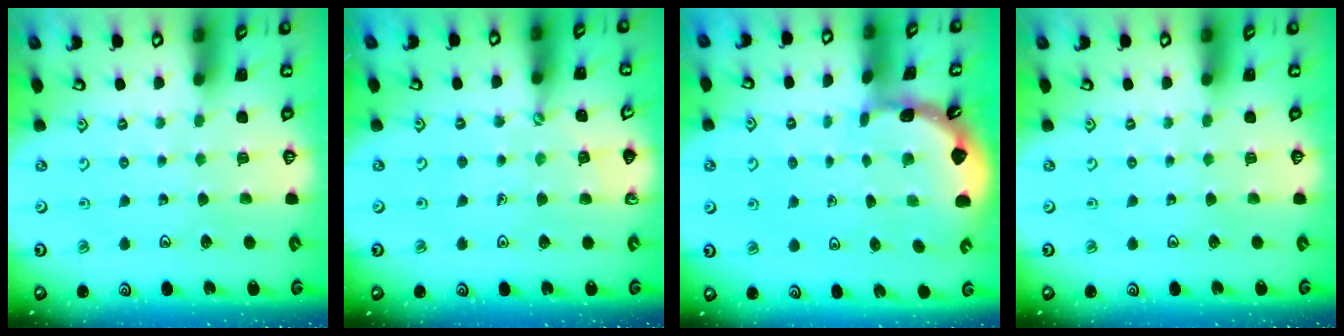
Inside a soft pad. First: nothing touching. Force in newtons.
{"total": 3.1, "press": 3.1, "slide": 0.5}
{"total": 1.6, "press": 1.6, "slide": 0.1}
{"total": 0.0}